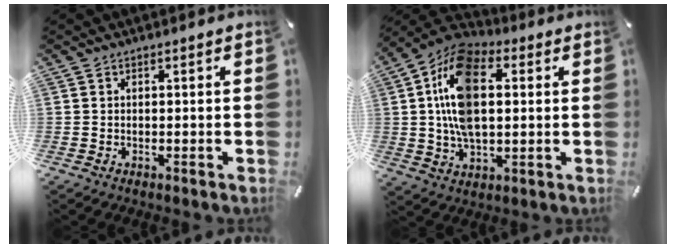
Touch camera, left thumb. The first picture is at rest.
{"total": 16.9, "force": [2.8, 10.2, 13.2], "torque": [-0.273, 0.005, 0.048]}